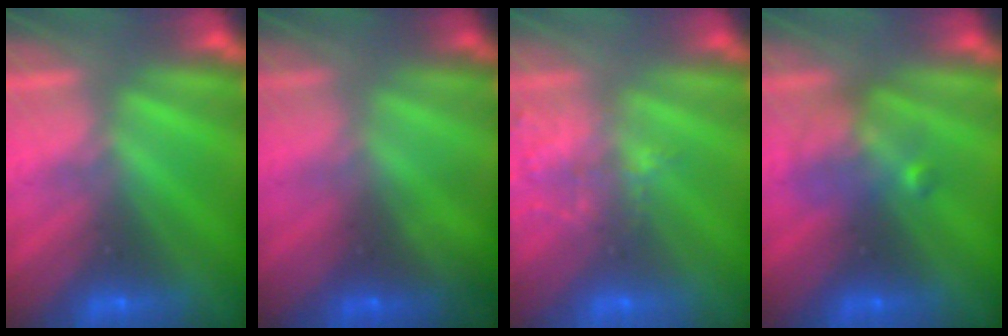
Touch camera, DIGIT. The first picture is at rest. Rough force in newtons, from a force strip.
{"total": 1.2}
{"total": 1.6}
{"total": 2.4}